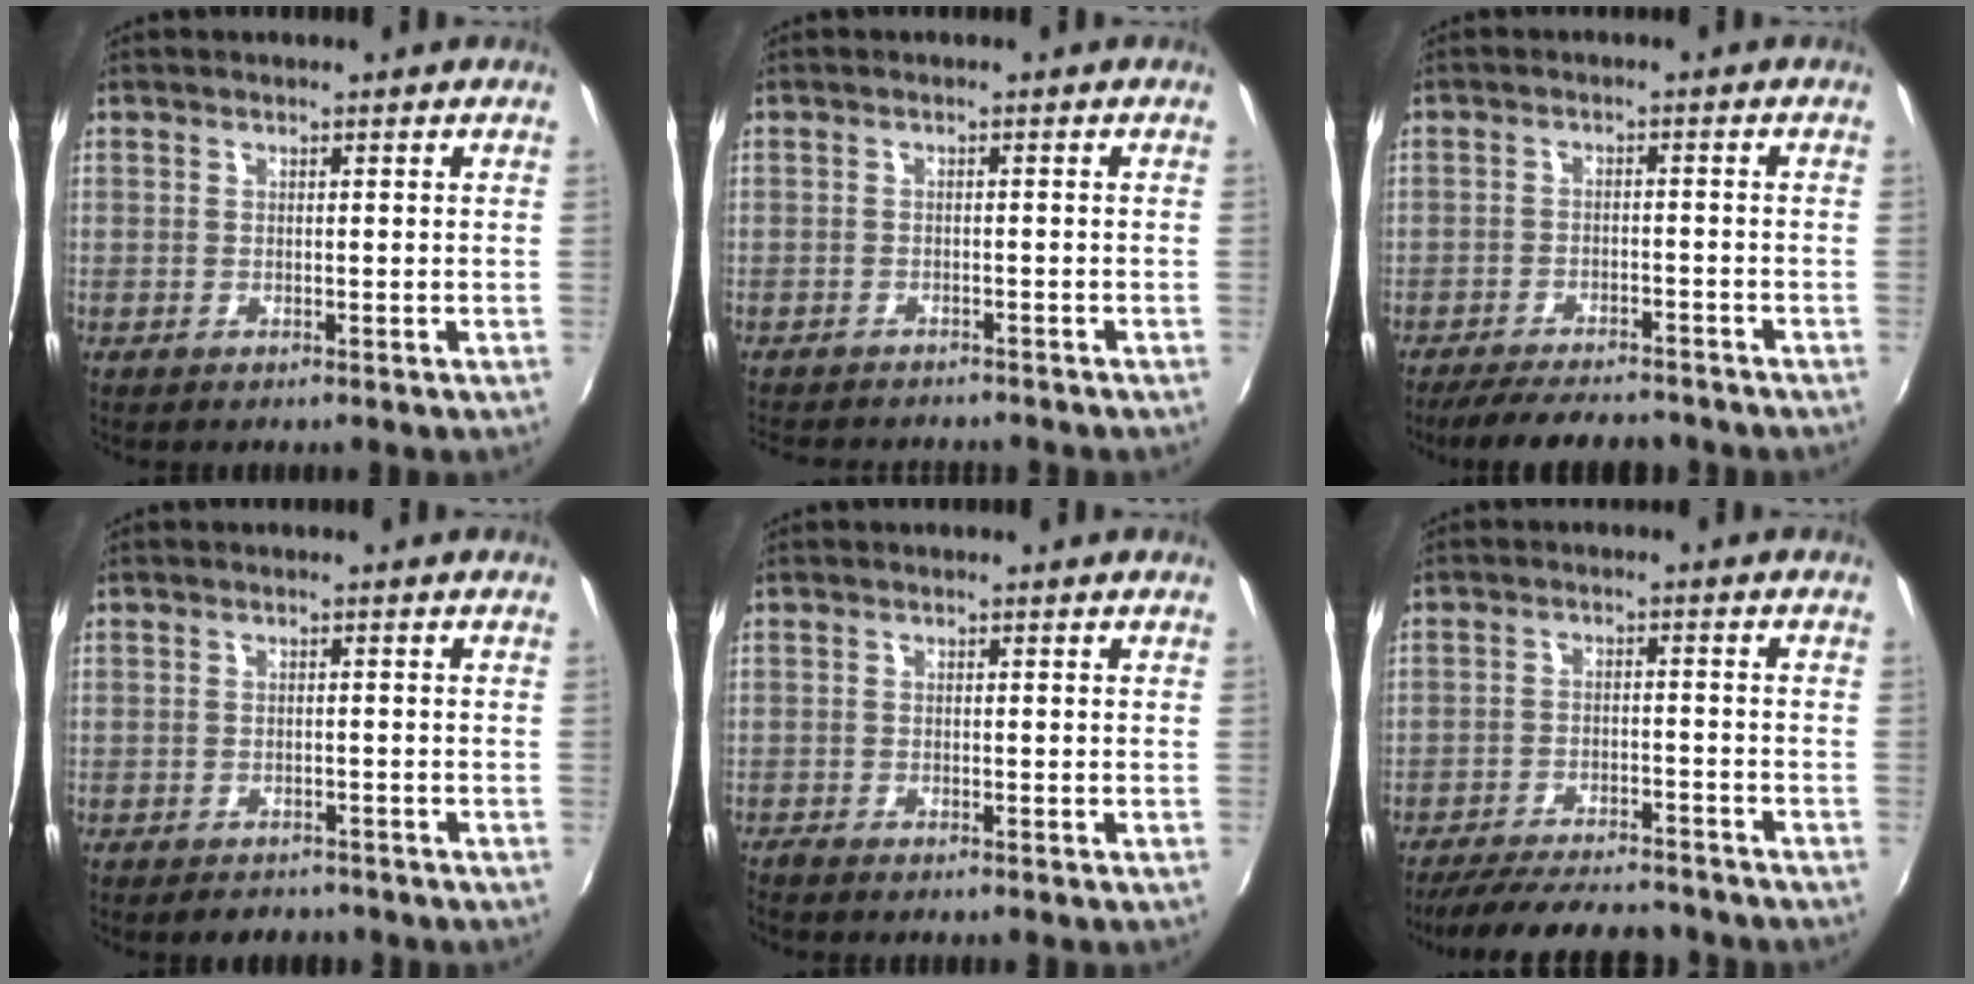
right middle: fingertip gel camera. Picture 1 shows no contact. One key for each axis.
{"total": 6.4, "fx": -5.9, "fy": 1.2, "fz": 2.2, "tx": -0.056, "ty": -0.018, "tz": -0.088}
{"total": 10.6, "fx": -9.2, "fy": 2.8, "fz": 4.5, "tx": -0.103, "ty": -0.009, "tz": -0.136}
{"total": 3.6, "fx": -3.1, "fy": 1.6, "fz": 0.9, "tx": -0.023, "ty": -0.003, "tz": -0.042}
{"total": 1.4, "fx": -1.4, "fy": 0.1, "fz": 0.4, "tx": -0.013, "ty": -0.005, "tz": -0.027}
{"total": 15.3, "fx": -13.4, "fy": 3.5, "fz": 6.5, "tx": -0.138, "ty": -0.010, "tz": -0.196}